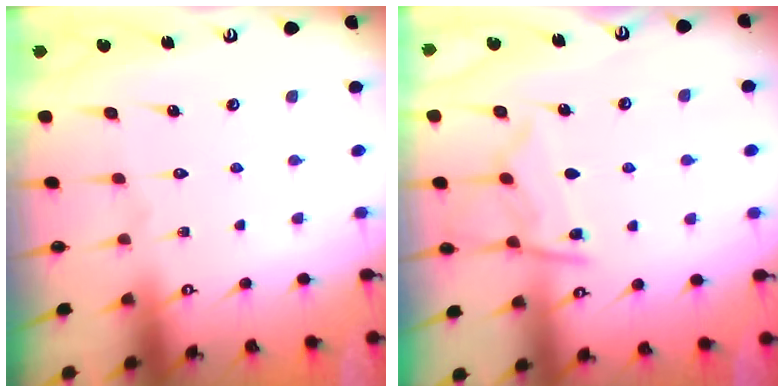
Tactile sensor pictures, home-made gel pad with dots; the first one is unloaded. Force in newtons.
{"total": 10.2, "press": 10.2, "slide": 1.1}